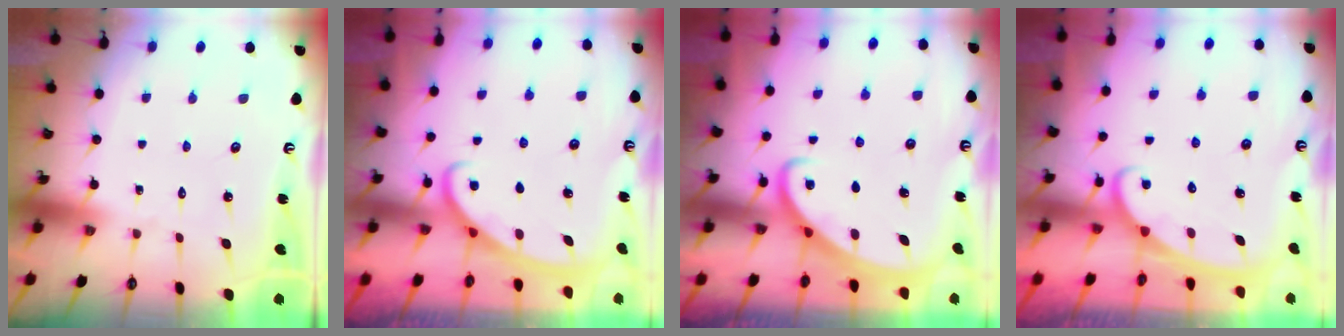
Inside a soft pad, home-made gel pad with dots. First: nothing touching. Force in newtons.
{"total": 2.8, "press": 2.8, "slide": 0.4}
{"total": 2.2, "press": 2.2, "slide": 0.4}
{"total": 2.3, "press": 2.3, "slide": 0.4}